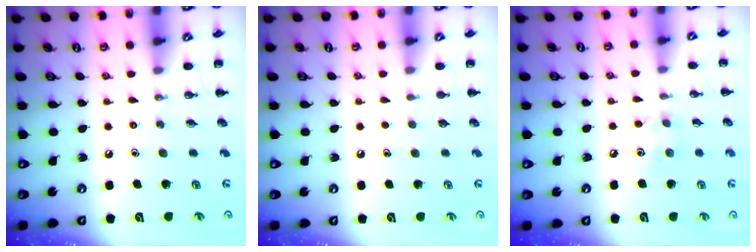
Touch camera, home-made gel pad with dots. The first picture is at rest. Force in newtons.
{"total": 0.8, "press": 0.8, "slide": 0.1}
{"total": 5.2, "press": 5.1, "slide": 1.1}